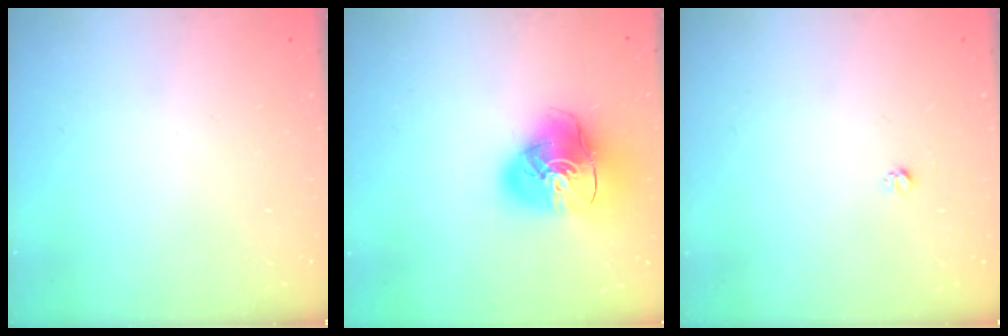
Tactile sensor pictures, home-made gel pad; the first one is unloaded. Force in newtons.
{"total": 16.7, "press": 16.5, "slide": 2.0}
{"total": 2.7, "press": 2.7, "slide": 0.3}